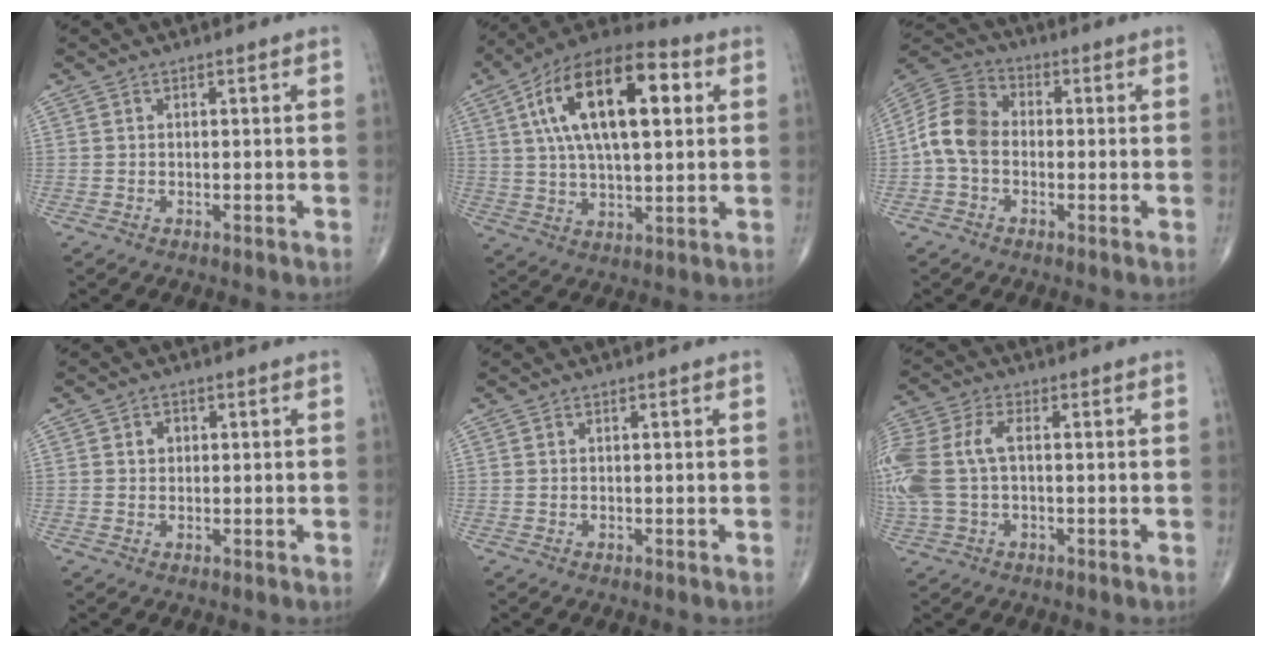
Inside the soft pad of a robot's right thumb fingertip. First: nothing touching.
{"total": 21.2, "force": [5.8, 9.5, 18.1], "torque": [-0.298, 0.012, 0.086]}
{"total": 9.6, "force": [-1.2, 7.1, 6.5], "torque": [-0.120, 0.028, -0.038]}
{"total": 1.9, "force": [0.4, 1.6, 1.0], "torque": [-0.008, 0.003, 0.004]}
{"total": 0.0}
{"total": 12.6, "force": [0.6, 7.1, 10.4], "torque": [-0.279, 0.024, 0.014]}